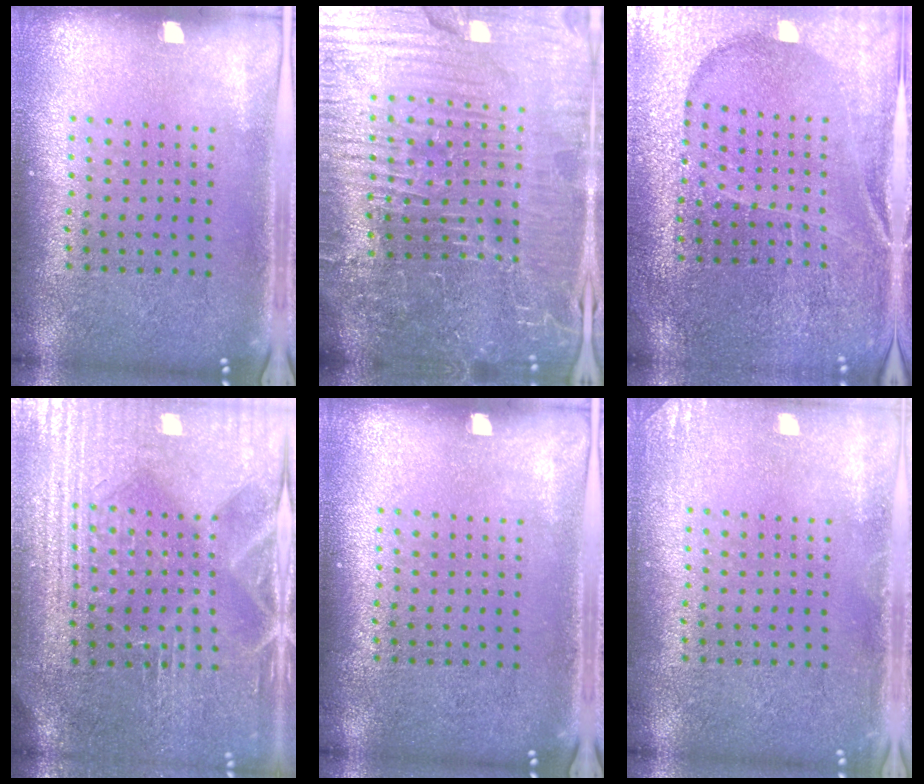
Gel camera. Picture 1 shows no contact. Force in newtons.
{"total": 6.7, "press": 6.0, "slide": 3.0}
{"total": 3.3, "press": 3.3, "slide": 0.4}
{"total": 4.1, "press": 3.8, "slide": 1.6}
{"total": 0.0}
{"total": 1.3, "press": 1.3, "slide": 0.1}